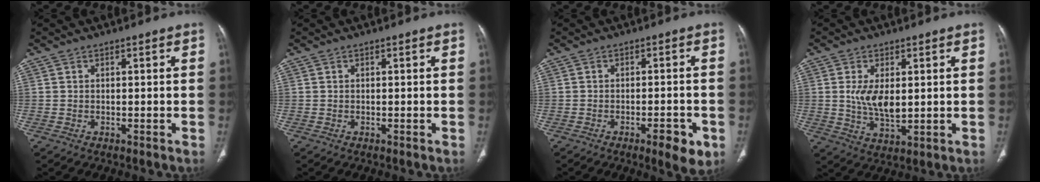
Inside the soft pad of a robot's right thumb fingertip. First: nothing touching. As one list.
[{"total": 0.0}, {"total": 6.2, "force": [-3.0, 2.0, 5.1], "torque": [-0.060, 0.004, -0.036]}, {"total": 7.3, "force": [1.0, 3.6, 6.2], "torque": [-0.116, -0.016, 0.024]}]